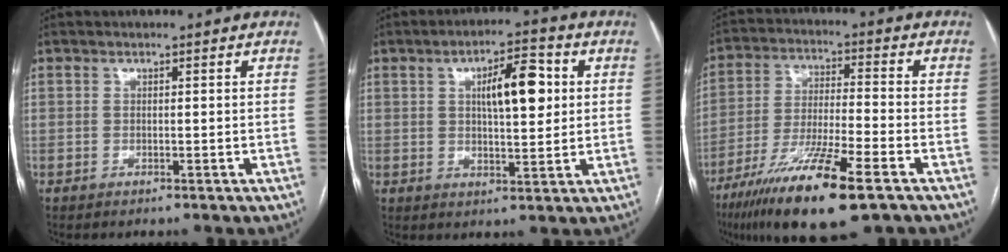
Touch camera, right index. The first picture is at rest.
{"total": 8.6, "force": [2.1, 2.6, 8.0], "torque": [-0.127, 0.015, 0.035]}
{"total": 16.0, "force": [-9.4, 1.3, 12.8], "torque": [-0.247, -0.040, -0.167]}